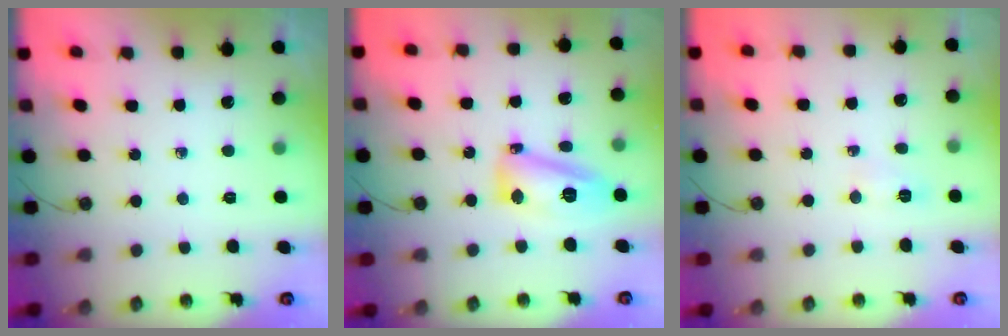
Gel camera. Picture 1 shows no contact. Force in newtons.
{"total": 14.1, "press": 14.0, "slide": 1.4}
{"total": 16.5, "press": 4.4, "slide": 15.9}